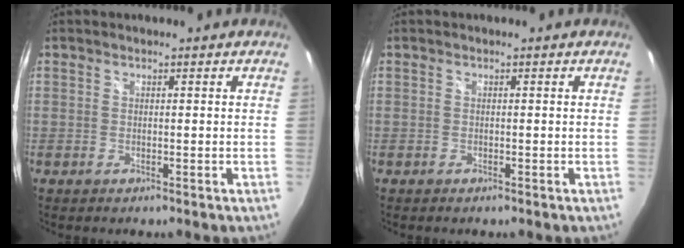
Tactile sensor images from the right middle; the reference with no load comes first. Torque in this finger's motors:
{"motor_torque": [-0.09, 0.06, -0.03, 0.00]}